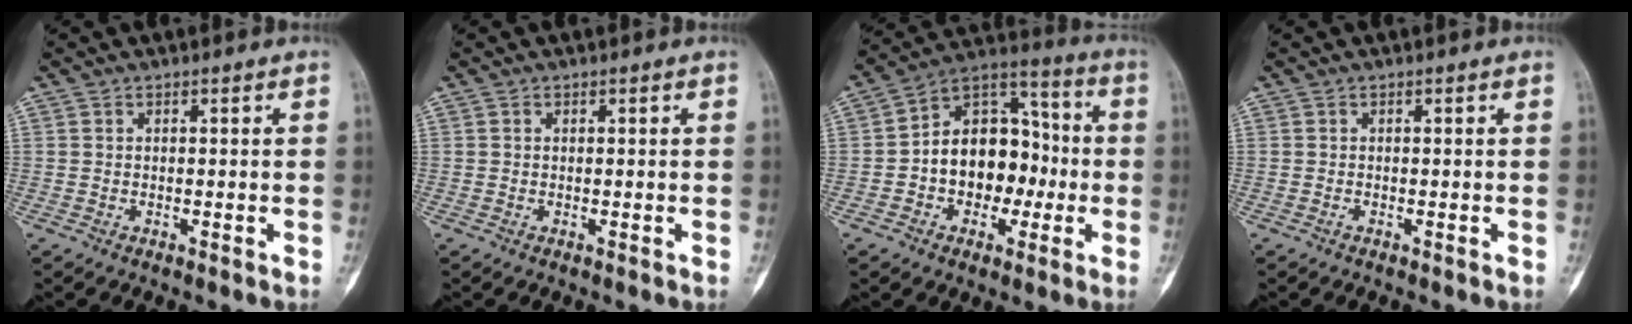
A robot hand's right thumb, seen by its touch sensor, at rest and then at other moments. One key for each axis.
{"total": 0.0}
{"total": 15.8, "fx": -1.8, "fy": 11.4, "fz": 10.8, "tx": -0.123, "ty": 0.050, "tz": -0.035}
{"total": 0.0}